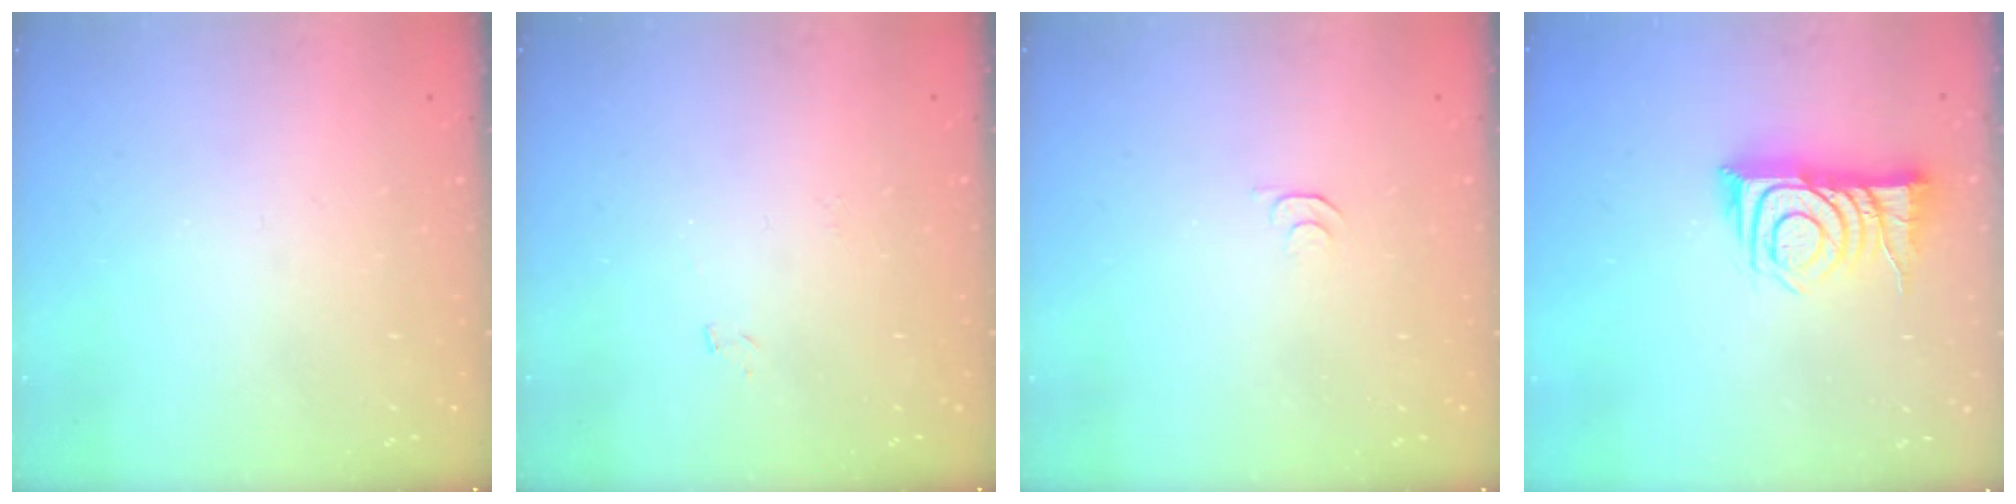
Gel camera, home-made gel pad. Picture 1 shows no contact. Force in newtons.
{"total": 4.1, "press": 4.1, "slide": 0.4}
{"total": 3.9, "press": 3.8, "slide": 0.5}
{"total": 11.9, "press": 11.9, "slide": 0.6}